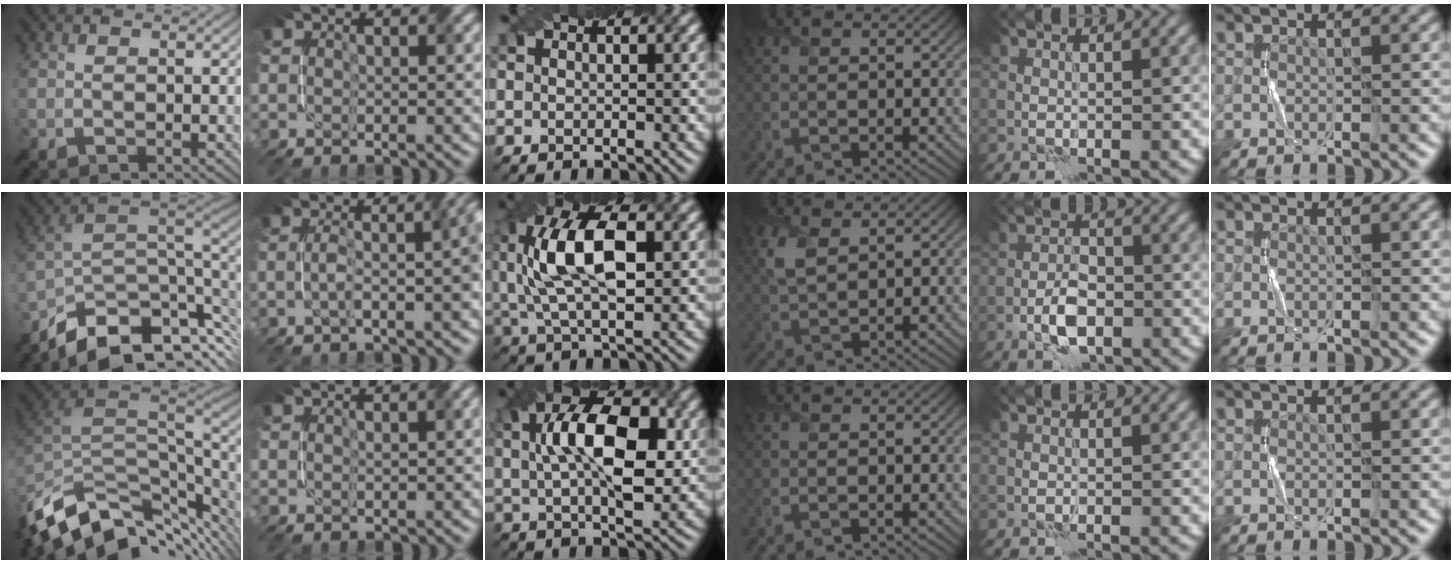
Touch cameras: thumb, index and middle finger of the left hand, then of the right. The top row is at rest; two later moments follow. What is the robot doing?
{"motion": "twist", "object": "screw"}